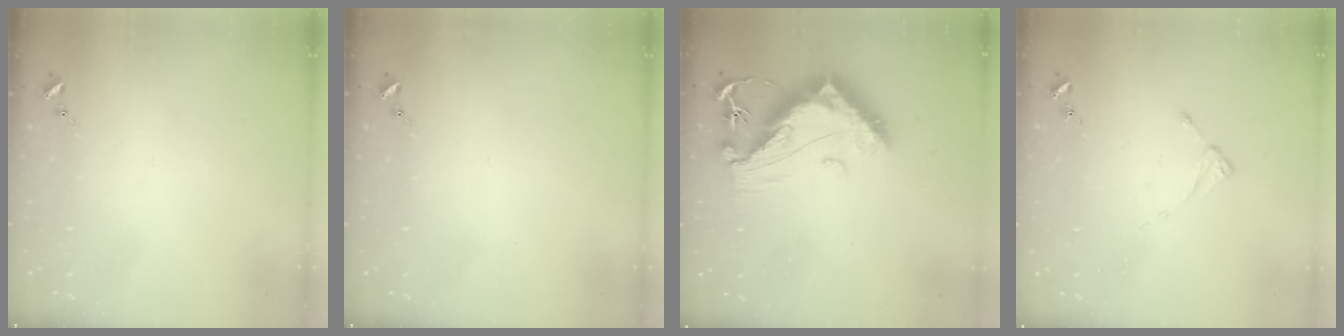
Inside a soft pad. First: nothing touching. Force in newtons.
{"total": 0.0}
{"total": 13.5, "press": 13.4, "slide": 1.3}
{"total": 2.0, "press": 2.0, "slide": 0.3}